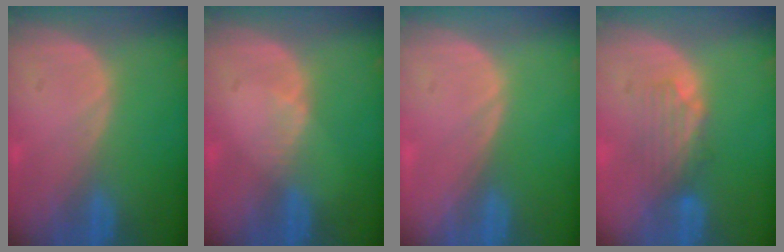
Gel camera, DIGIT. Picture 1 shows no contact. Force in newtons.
{"total": 1.1, "press": 1.1, "slide": 0.2}
{"total": 0.0}
{"total": 4.3, "press": 3.8, "slide": 2.1}